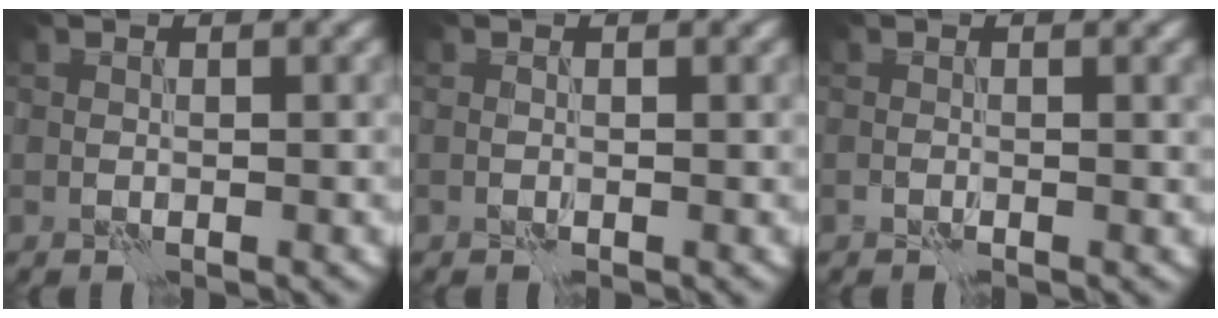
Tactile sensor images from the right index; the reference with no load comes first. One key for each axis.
{"total": 0.0}
{"total": 0.7, "fx": -0.2, "fy": 0.2, "fz": 0.6, "tx": -0.010, "ty": -0.004, "tz": -0.004}